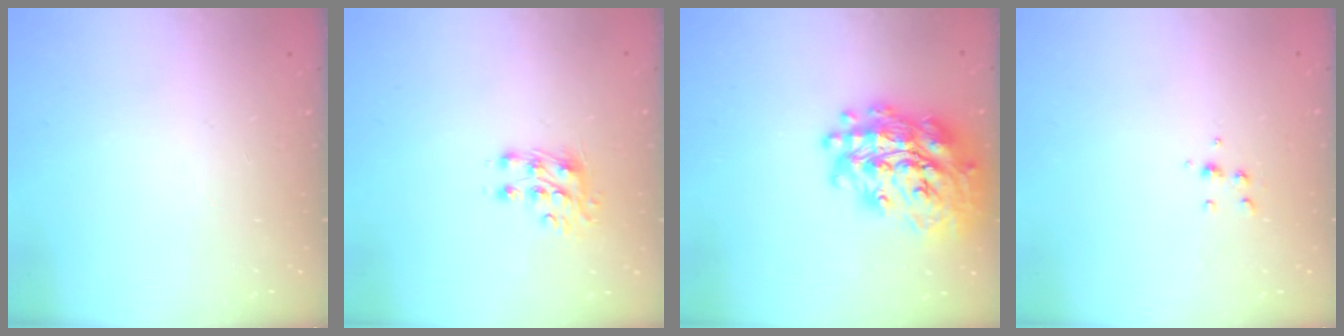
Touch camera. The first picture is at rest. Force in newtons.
{"total": 7.8, "press": 7.7, "slide": 0.8}
{"total": 25.9, "press": 25.8, "slide": 2.3}
{"total": 5.3, "press": 5.3, "slide": 0.5}